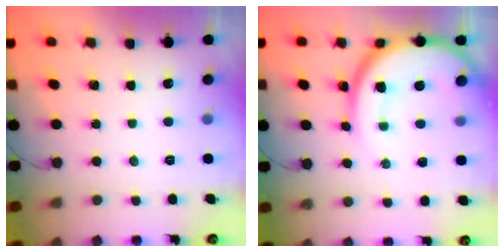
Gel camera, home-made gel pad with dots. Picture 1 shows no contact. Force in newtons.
{"total": 13.4, "press": 13.4, "slide": 1.4}